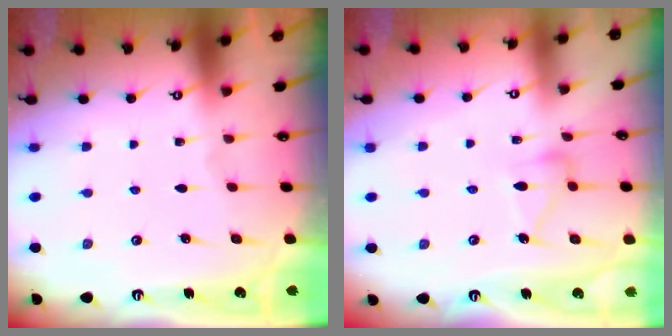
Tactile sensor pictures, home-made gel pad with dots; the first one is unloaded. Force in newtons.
{"total": 9.1, "press": 9.1, "slide": 0.5}